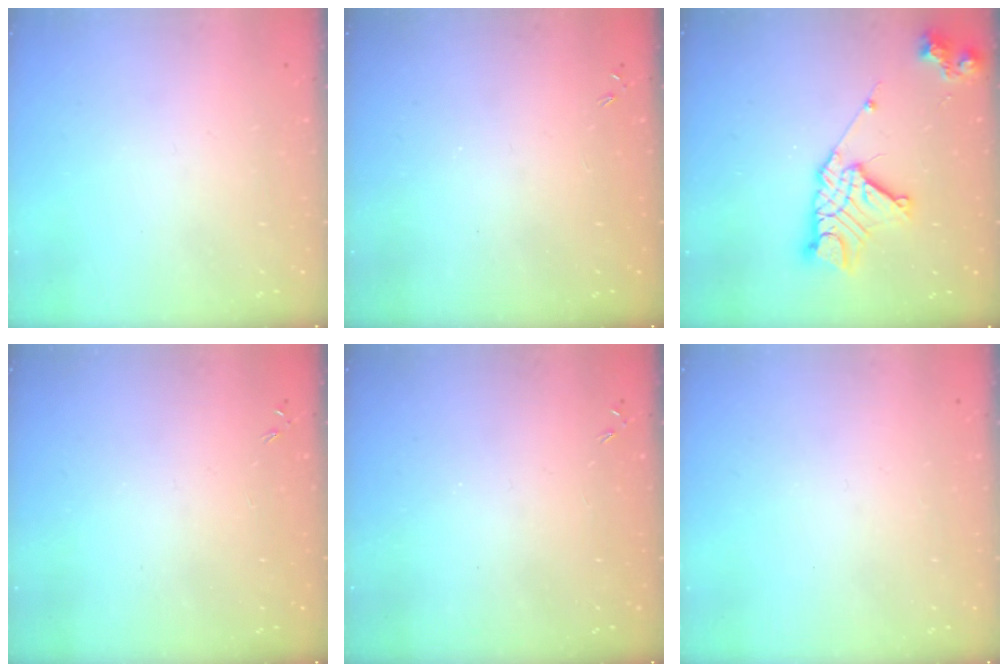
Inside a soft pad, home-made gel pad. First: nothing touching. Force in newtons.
{"total": 0.0}
{"total": 15.5, "press": 15.4, "slide": 1.3}
{"total": 0.0}
{"total": 0.0}
{"total": 0.0}